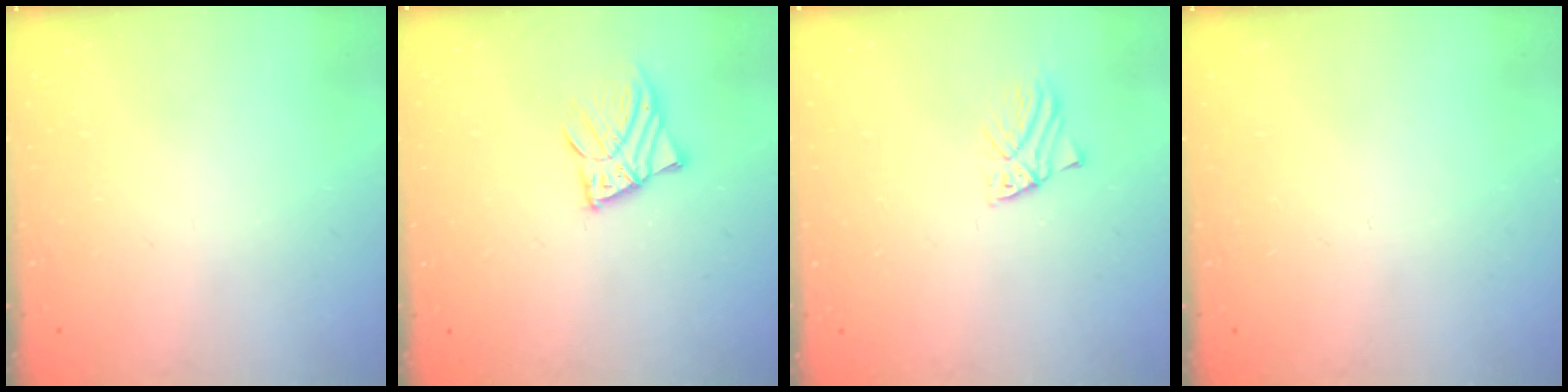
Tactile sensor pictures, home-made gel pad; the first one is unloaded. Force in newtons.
{"total": 5.9, "press": 5.9, "slide": 0.9}
{"total": 1.6, "press": 1.6, "slide": 0.1}
{"total": 0.0}